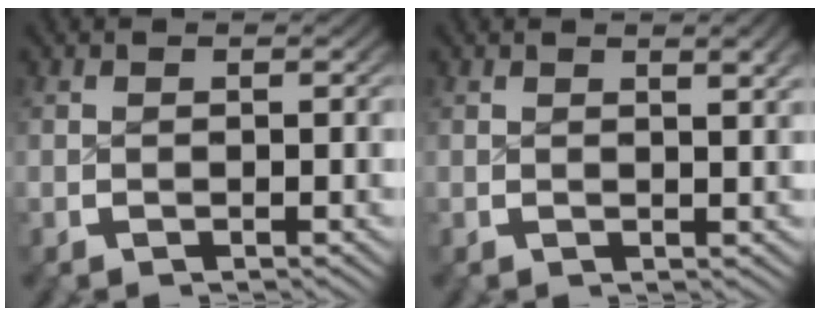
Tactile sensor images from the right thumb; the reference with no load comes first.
{"total": 1.1, "force": [0.8, -0.2, 0.7], "torque": [-0.007, 0.001, 0.017]}